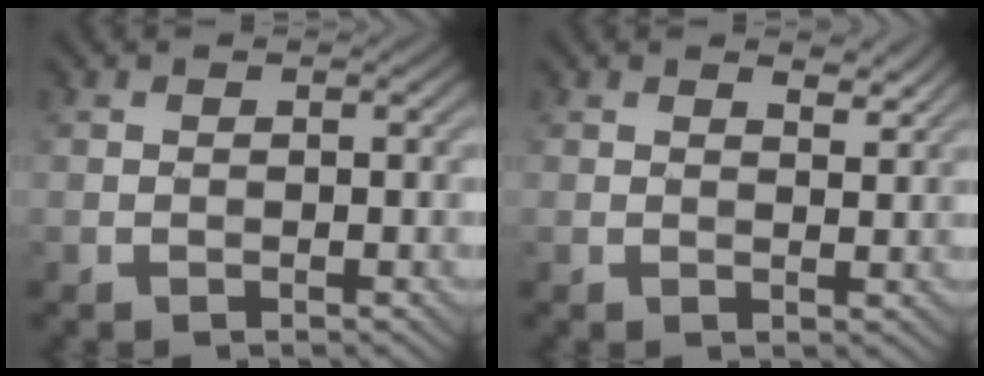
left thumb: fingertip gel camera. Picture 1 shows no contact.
{"total": 2.1, "force": [1.7, 0.5, 1.2], "torque": [-0.022, -0.006, 0.033]}